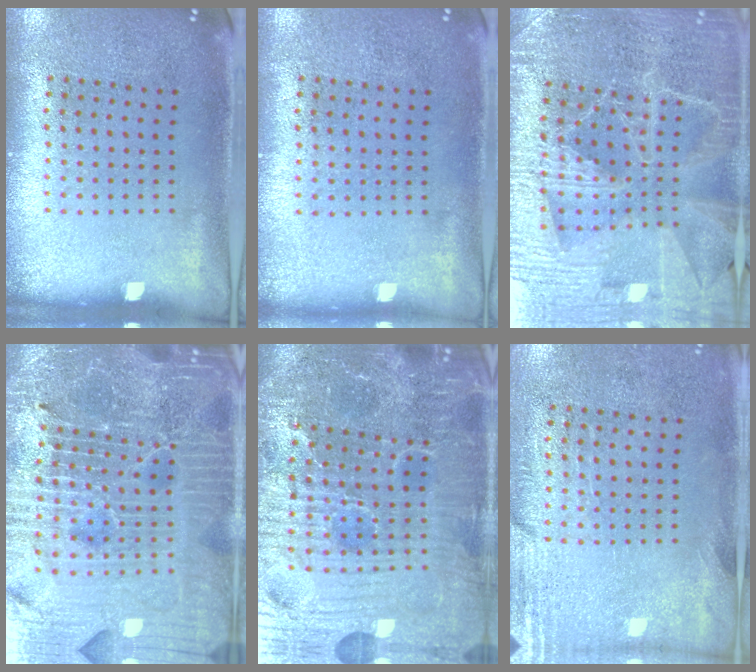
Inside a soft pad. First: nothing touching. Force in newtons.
{"total": 0.0}
{"total": 4.0, "press": 3.8, "slide": 1.1}
{"total": 7.1, "press": 6.2, "slide": 3.5}
{"total": 6.6, "press": 6.1, "slide": 2.5}
{"total": 2.8, "press": 2.4, "slide": 1.5}